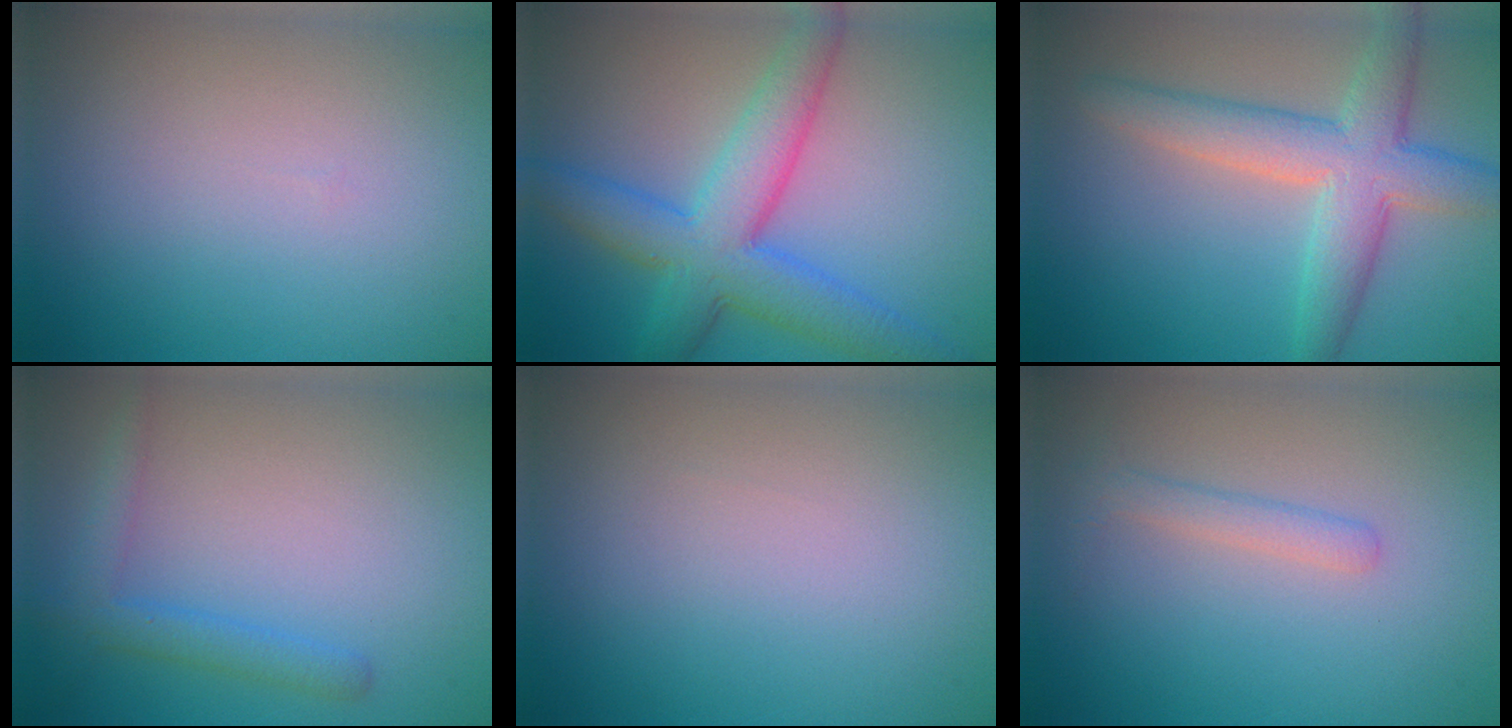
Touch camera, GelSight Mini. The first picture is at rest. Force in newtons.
{"total": 7.4, "press": 7.4, "slide": 0.3}
{"total": 6.0, "press": 6.0, "slide": 0.5}
{"total": 2.6, "press": 2.6, "slide": 0.1}
{"total": 0.0}
{"total": 1.6, "press": 1.6, "slide": 0.0}